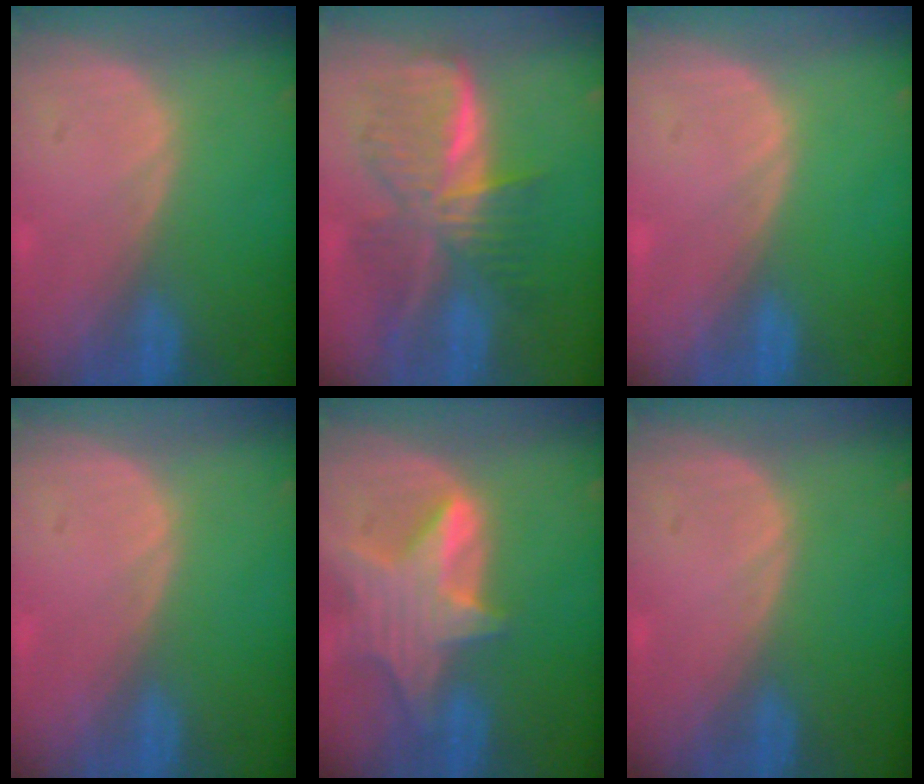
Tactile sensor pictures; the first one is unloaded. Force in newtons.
{"total": 9.4, "press": 9.4, "slide": 0.6}
{"total": 0.0}
{"total": 0.0}
{"total": 8.4, "press": 7.5, "slide": 3.9}
{"total": 0.0}